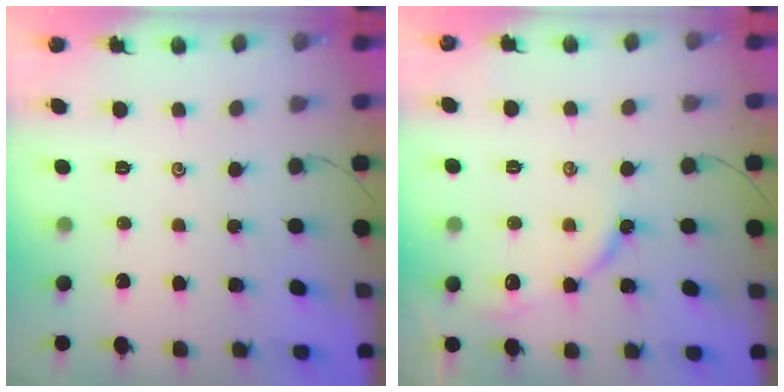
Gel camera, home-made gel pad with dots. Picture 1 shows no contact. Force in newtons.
{"total": 7.2, "press": 7.1, "slide": 0.8}